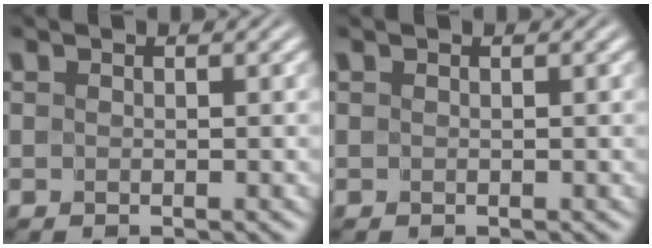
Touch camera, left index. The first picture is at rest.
{"total": 0.0}